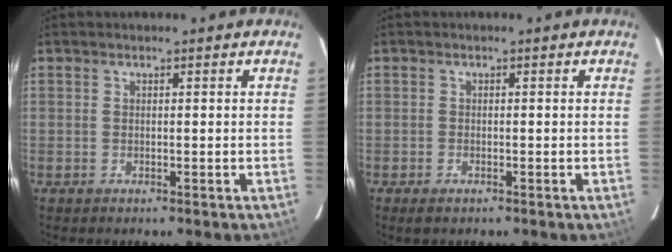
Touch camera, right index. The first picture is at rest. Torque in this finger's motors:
{"motor_torque": [0.19, -0.09, -0.02, 0.00]}